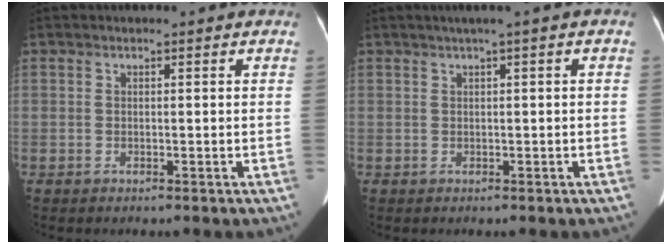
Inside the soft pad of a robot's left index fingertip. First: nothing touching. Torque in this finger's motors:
{"motor_torque": [0.30, -0.50, 0.03, 0.03]}